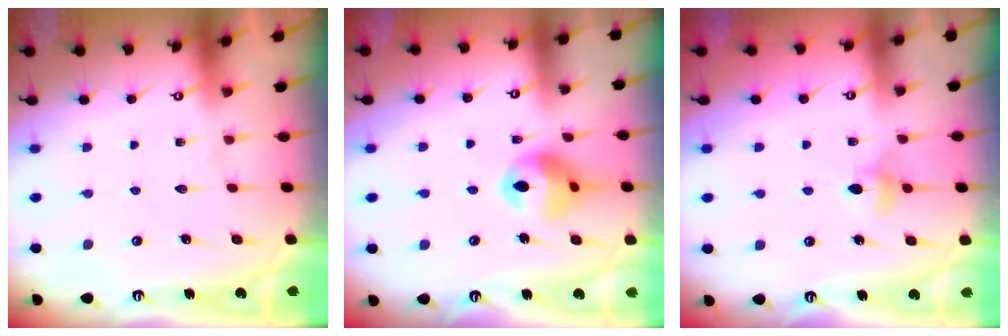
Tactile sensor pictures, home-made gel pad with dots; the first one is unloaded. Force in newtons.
{"total": 11.9, "press": 11.8, "slide": 1.4}
{"total": 4.4, "press": 4.3, "slide": 0.9}